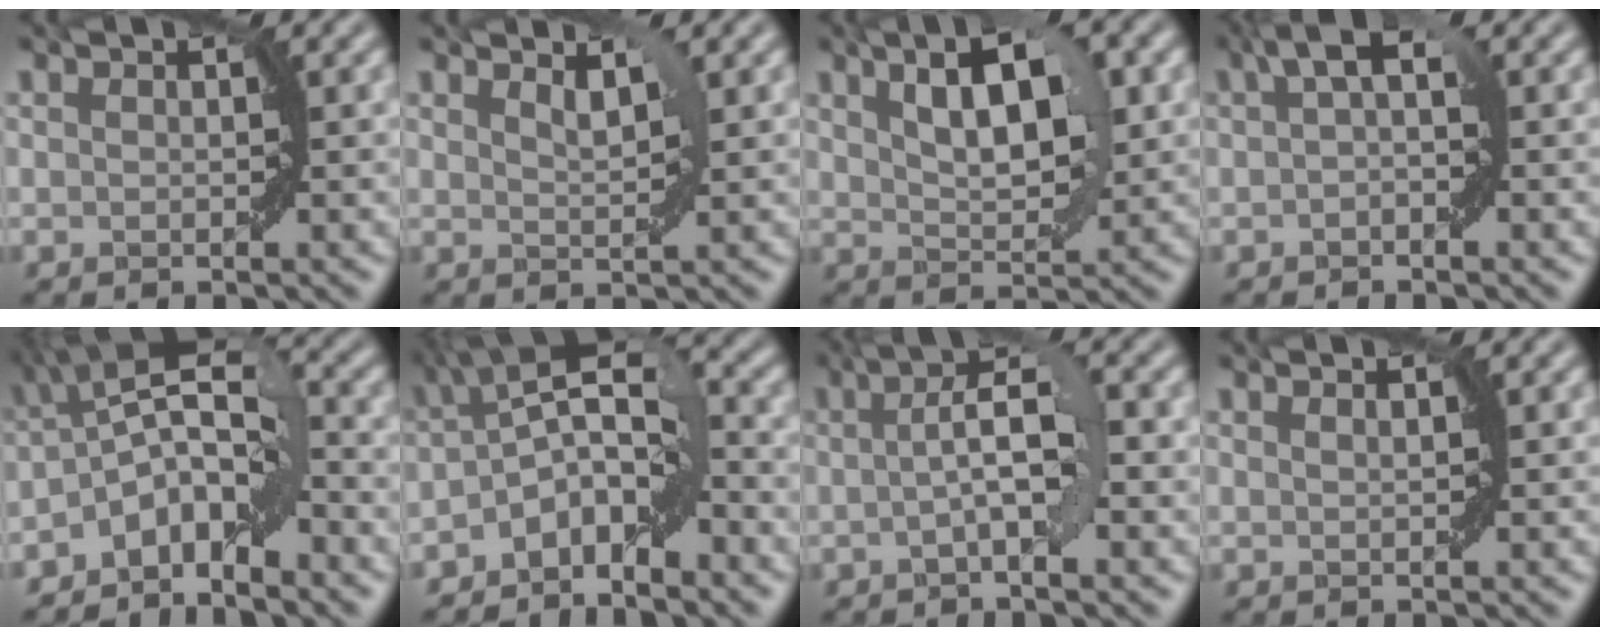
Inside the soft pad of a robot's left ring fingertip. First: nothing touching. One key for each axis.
{"total": 1.4, "fx": 1.2, "fy": 0.2, "fz": 0.7, "tx": -0.010, "ty": -0.002, "tz": 0.023}
{"total": 6.5, "fx": 2.4, "fy": 2.8, "fz": 5.4, "tx": -0.090, "ty": 0.008, "tz": 0.042}
{"total": 2.7, "fx": 0.8, "fy": 0.9, "fz": 2.5, "tx": -0.034, "ty": 0.012, "tz": 0.006}
{"total": 6.2, "fx": -2.8, "fy": 2.6, "fz": 4.9, "tx": -0.078, "ty": 0.014, "tz": -0.062}
{"total": 6.4, "fx": -2.6, "fy": 2.9, "fz": 5.0, "tx": -0.085, "ty": 0.013, "tz": -0.058}
{"total": 4.1, "fx": 0.0, "fy": 0.8, "fz": 4.0, "tx": -0.070, "ty": 0.012, "tz": -0.004}
{"total": 0.6, "fx": 0.5, "fy": 0.0, "fz": 0.3, "tx": -0.003, "ty": 0.000, "tz": 0.007}